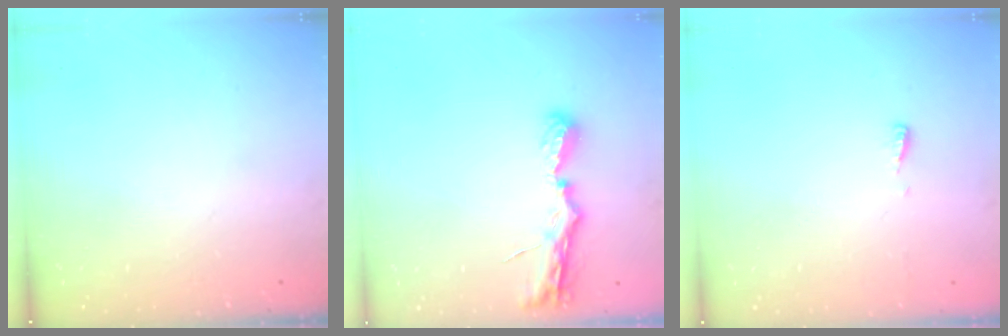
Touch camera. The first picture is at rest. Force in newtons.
{"total": 7.5, "press": 7.5, "slide": 0.4}
{"total": 3.7, "press": 3.7, "slide": 0.4}